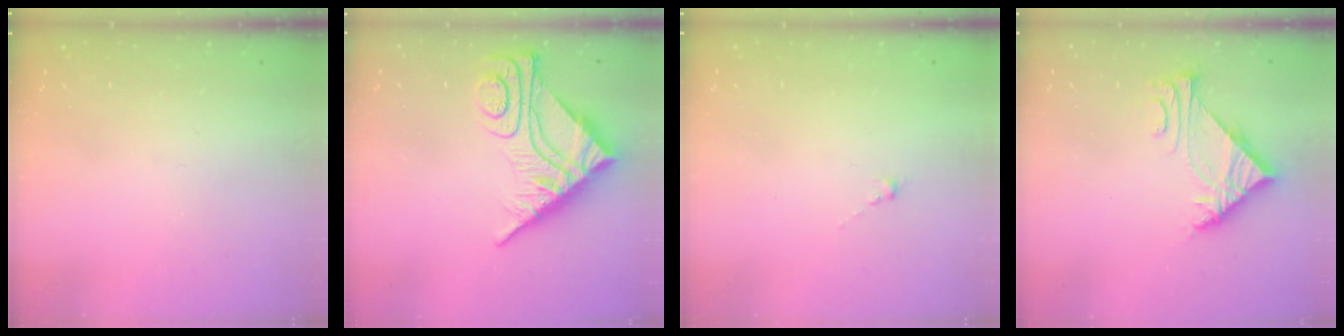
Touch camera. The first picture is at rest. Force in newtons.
{"total": 12.1, "press": 12.0, "slide": 1.4}
{"total": 0.0}
{"total": 7.0, "press": 7.0, "slide": 0.4}